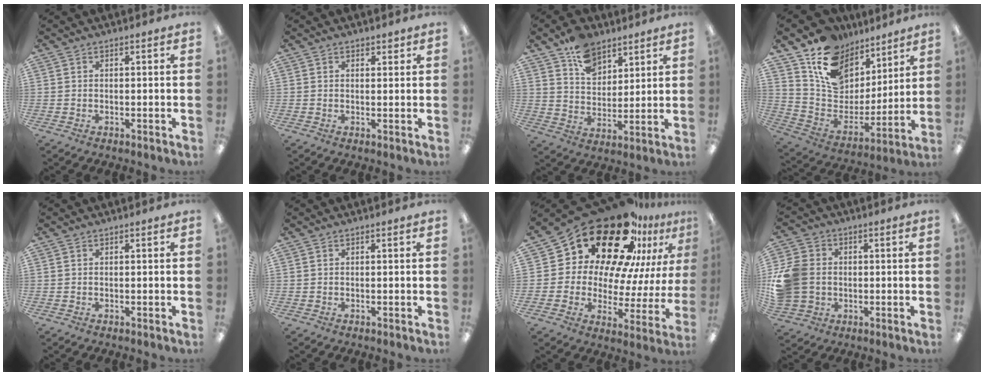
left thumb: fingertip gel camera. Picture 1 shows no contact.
{"total": 1.4, "force": [1.0, 0.9, 0.3], "torque": [0.001, -0.002, 0.017]}
{"total": 10.6, "force": [7.5, 6.5, 3.8], "torque": [-0.062, -0.037, 0.140]}
{"total": 16.0, "force": [10.8, 10.5, 5.5], "torque": [-0.121, -0.069, 0.206]}
{"total": 0.0}
{"total": 0.0}
{"total": 26.2, "force": [18.7, 13.3, 12.7], "torque": [-0.225, -0.139, 0.329]}
{"total": 11.7, "force": [0.0, 10.0, 6.2], "torque": [-0.145, 0.023, 0.004]}